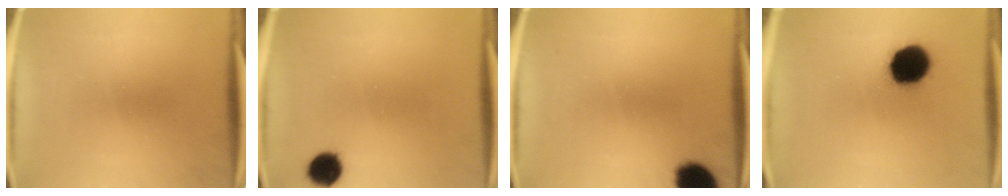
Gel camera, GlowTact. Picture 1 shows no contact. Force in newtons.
{"total": 5.4}
{"total": 10.0}
{"total": 14.1}